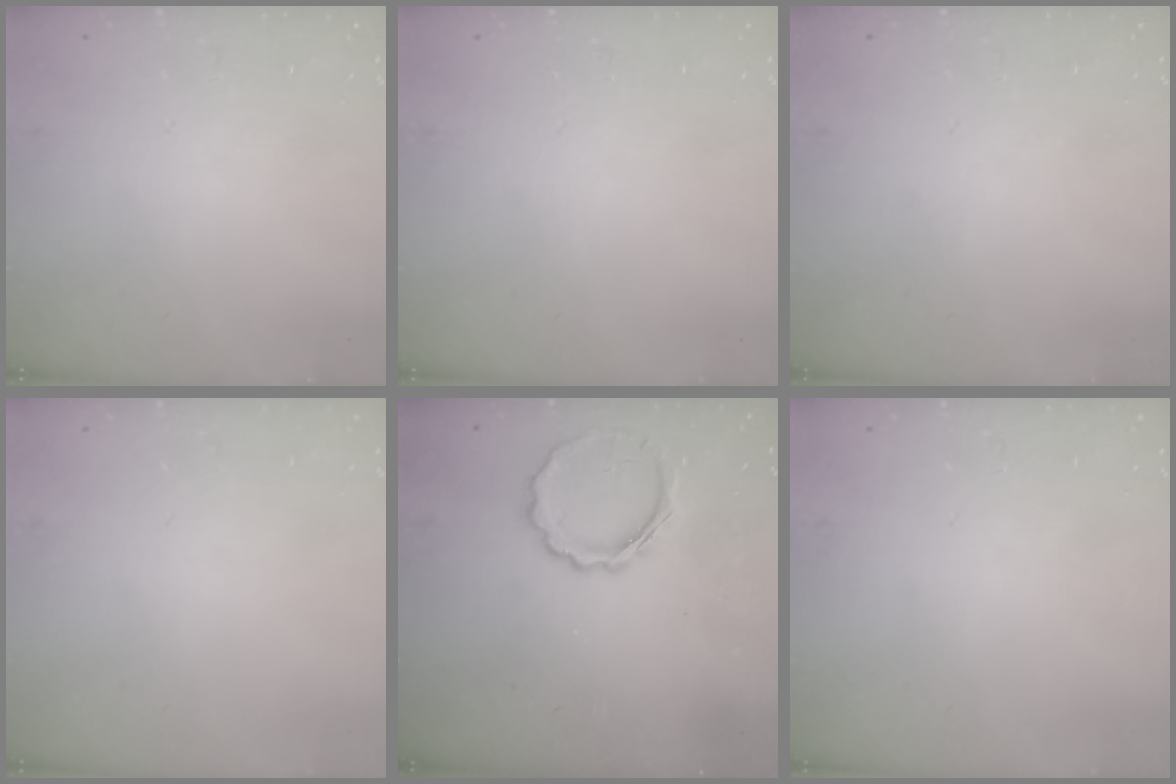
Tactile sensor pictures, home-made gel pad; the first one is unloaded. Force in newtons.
{"total": 0.0}
{"total": 0.0}
{"total": 0.0}
{"total": 8.9, "press": 8.8, "slide": 1.6}
{"total": 0.0}